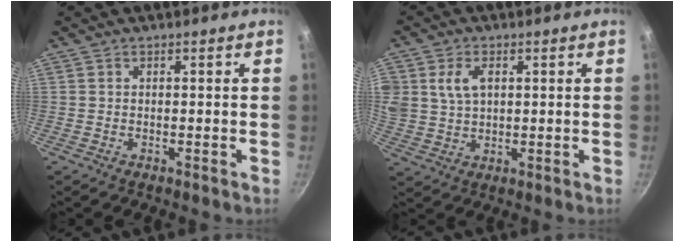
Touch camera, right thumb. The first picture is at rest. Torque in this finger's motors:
{"motor_torque": [0.20, 0.21, 0.77, 0.16, 0.26]}